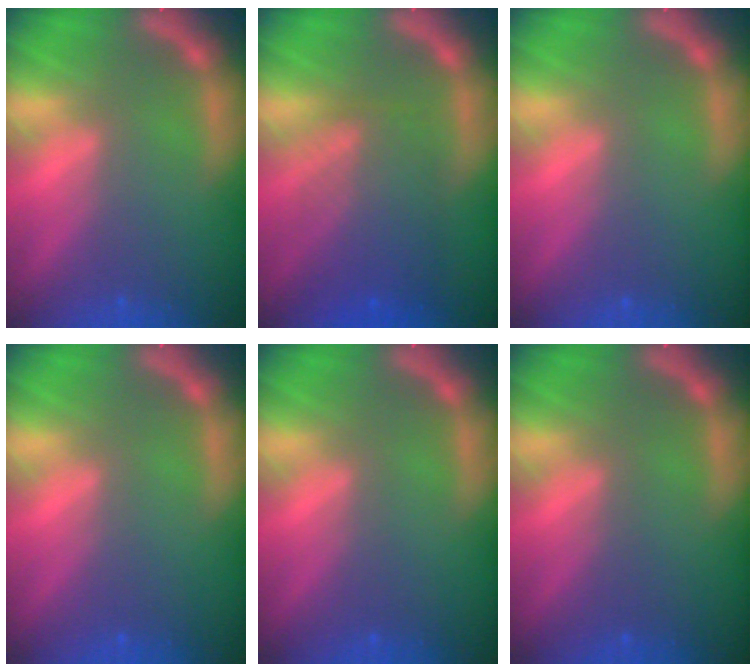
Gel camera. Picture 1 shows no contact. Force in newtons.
{"total": 6.6}
{"total": 0.0}
{"total": 0.0}
{"total": 0.0}
{"total": 0.0}